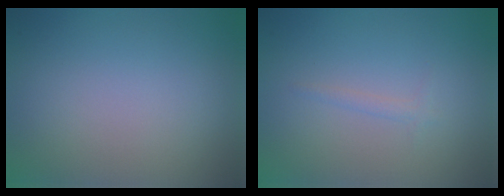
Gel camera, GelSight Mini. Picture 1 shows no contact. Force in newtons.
{"total": 1.0, "press": 1.0, "slide": 0.1}